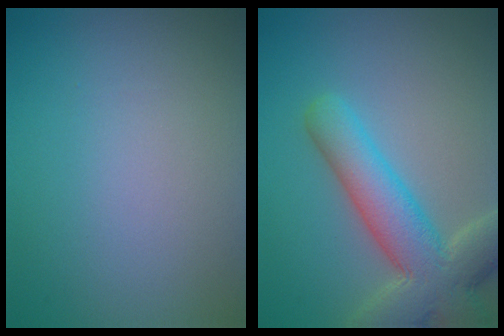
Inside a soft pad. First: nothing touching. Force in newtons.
{"total": 7.7, "press": 7.7, "slide": 0.7}